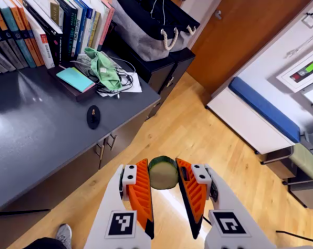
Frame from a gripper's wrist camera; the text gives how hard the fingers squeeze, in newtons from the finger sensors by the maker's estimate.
{"total": 9.2, "left": 9.3, "right": 9.2}